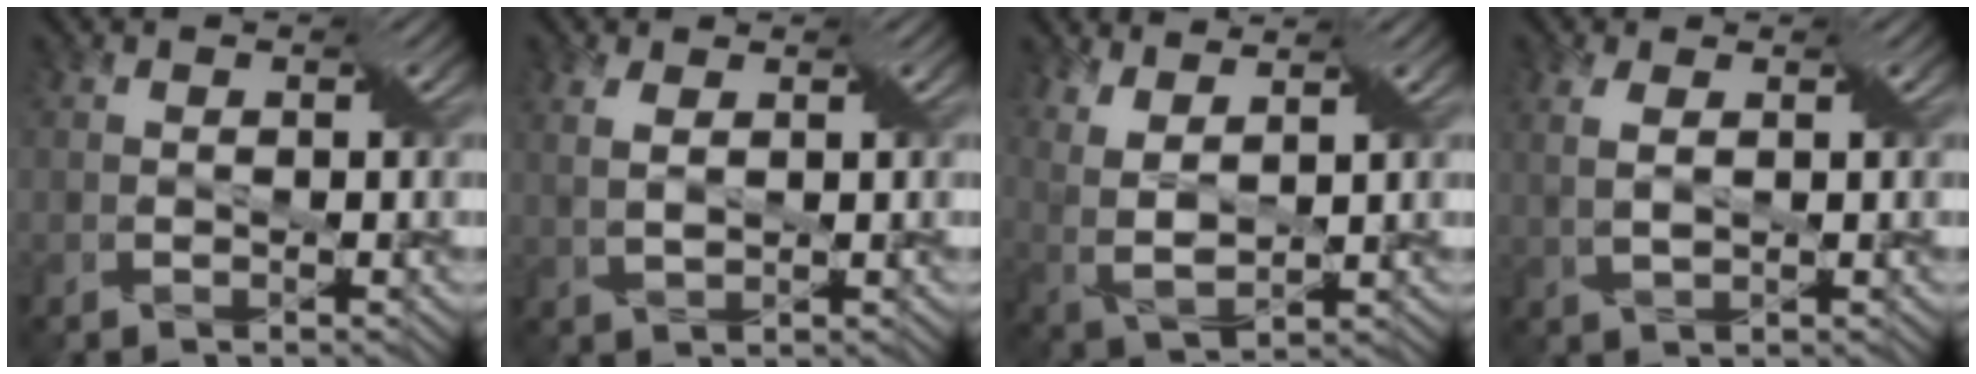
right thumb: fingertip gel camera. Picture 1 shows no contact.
{"total": 2.5, "force": [1.1, 0.8, 2.1], "torque": [-0.050, 0.001, 0.025]}
{"total": 5.9, "force": [3.6, 1.8, 4.3], "torque": [-0.112, -0.001, 0.074]}
{"total": 2.7, "force": [1.0, 0.9, 2.3], "torque": [-0.056, 0.003, 0.021]}